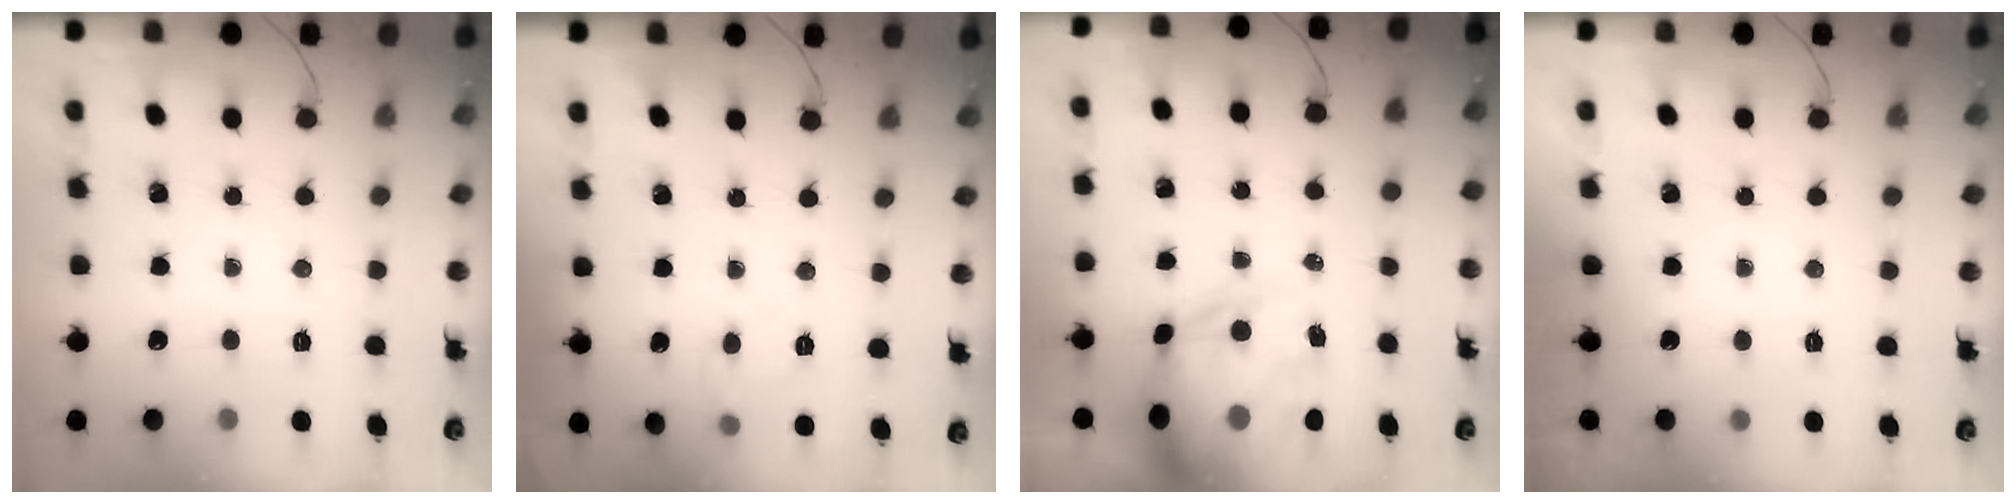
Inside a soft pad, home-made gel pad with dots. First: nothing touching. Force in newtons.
{"total": 6.4, "press": 6.3, "slide": 1.1}
{"total": 18.1, "press": 17.6, "slide": 4.2}
{"total": 1.8, "press": 1.8, "slide": 0.3}